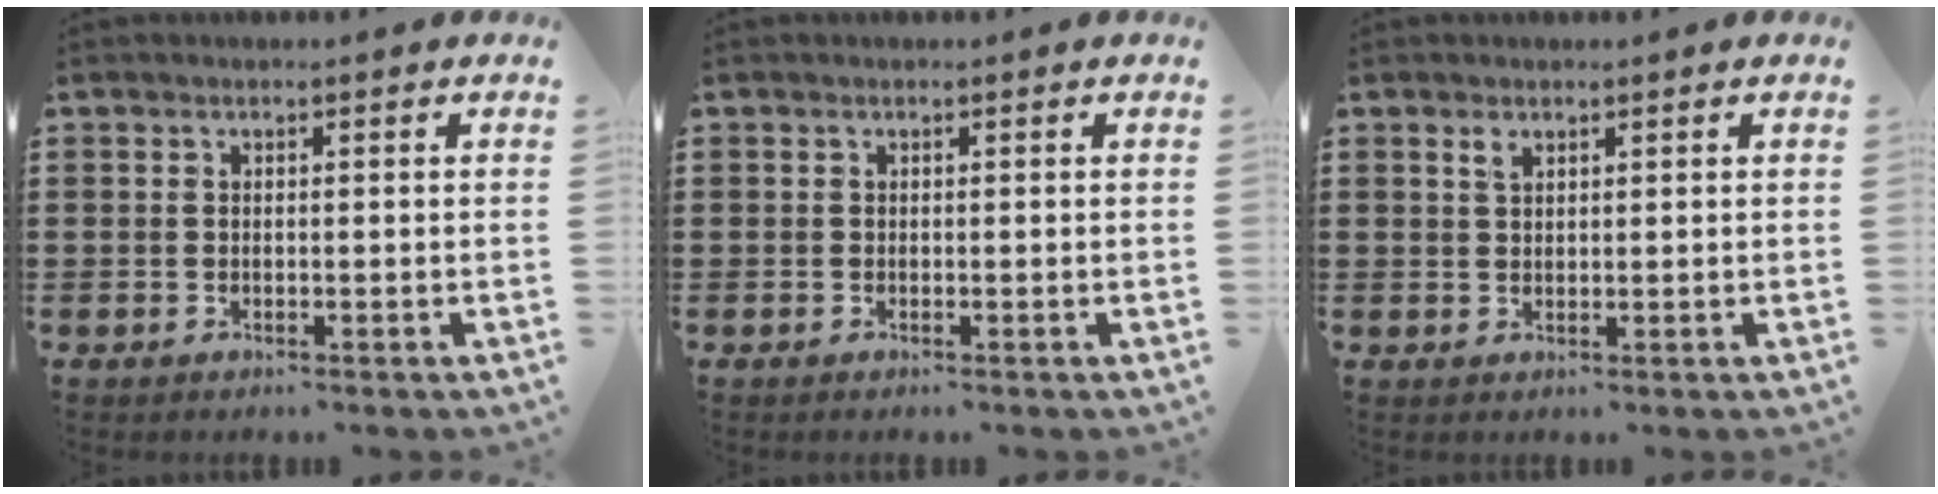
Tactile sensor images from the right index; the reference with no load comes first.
{"total": 0.0}
{"total": 1.2, "force": [0.9, 0.6, 0.6], "torque": [-0.015, 0.003, 0.016]}